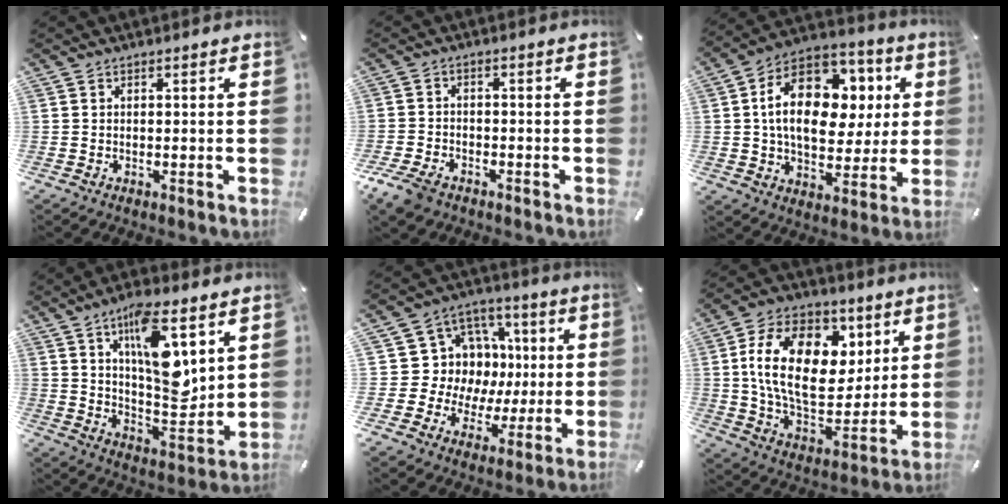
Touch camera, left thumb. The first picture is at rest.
{"total": 5.1, "force": [-3.6, 2.9, 2.2], "torque": [-0.058, 0.013, -0.072]}
{"total": 19.0, "force": [4.1, 13.2, 13.0], "torque": [-0.215, -0.007, 0.076]}
{"total": 16.5, "force": [7.9, 6.6, 12.9], "torque": [-0.197, -0.039, 0.129]}
{"total": 12.5, "force": [-0.4, 12.3, 2.1], "torque": [-0.021, -0.016, 0.014]}
{"total": 21.2, "force": [6.0, 14.1, 14.7], "torque": [-0.258, -0.008, 0.105]}